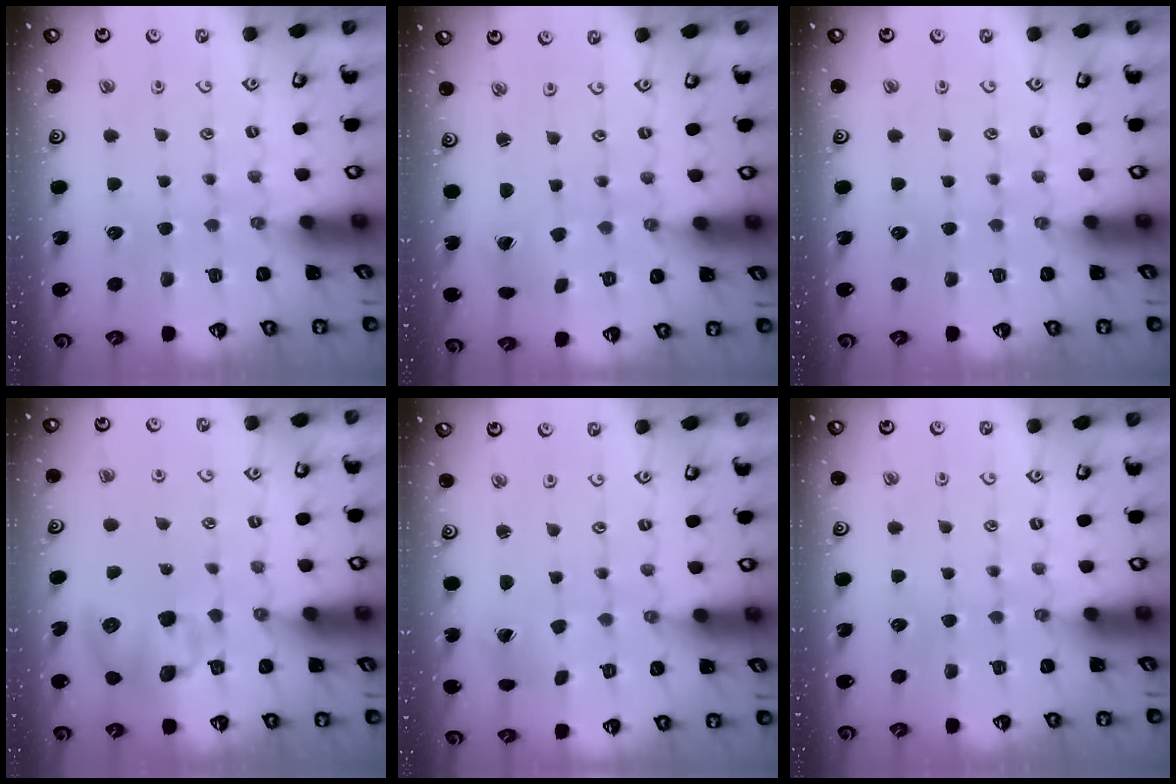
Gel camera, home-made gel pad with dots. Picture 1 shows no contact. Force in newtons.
{"total": 0.7, "press": 0.7, "slide": 0.1}
{"total": 0.0}
{"total": 10.7, "press": 10.6, "slide": 1.7}
{"total": 1.6, "press": 1.6, "slide": 0.2}
{"total": 0.0}